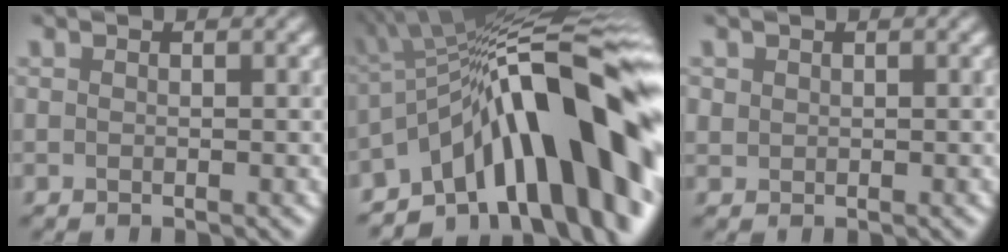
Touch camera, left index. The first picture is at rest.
{"total": 17.0, "force": [-5.2, 5.9, 15.1], "torque": [-0.173, 0.058, -0.102]}
{"total": 0.8, "force": [0.4, 0.7, 0.1], "torque": [-0.001, -0.003, 0.010]}